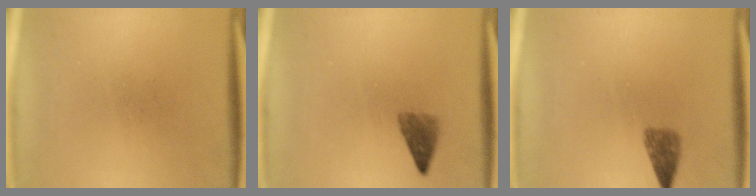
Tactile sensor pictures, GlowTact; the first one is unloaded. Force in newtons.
{"total": 2.4}
{"total": 2.4}